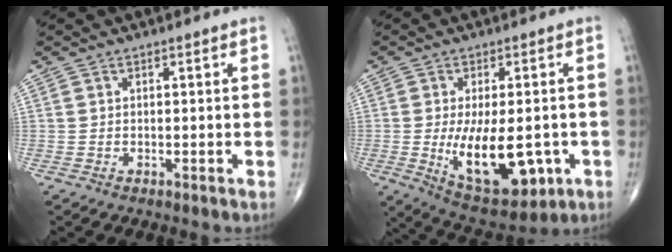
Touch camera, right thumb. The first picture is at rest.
{"total": 15.4, "force": [-3.1, 7.3, 13.3], "torque": [-0.193, -0.017, -0.026]}